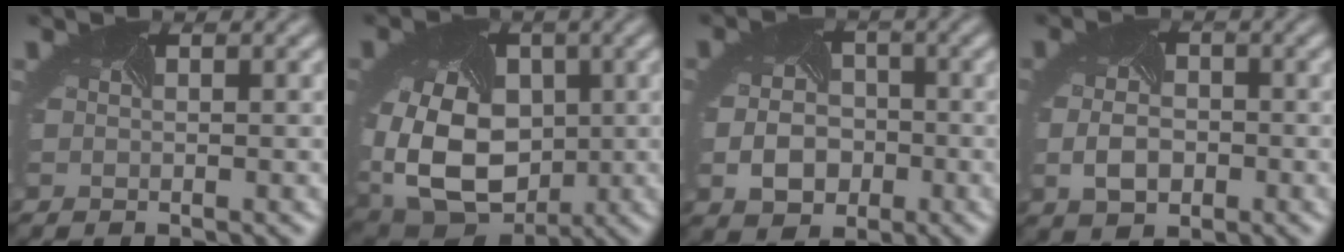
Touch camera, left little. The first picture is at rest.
{"total": 13.9, "force": [-1.4, 10.5, 9.0], "torque": [-0.194, -0.030, -0.013]}
{"total": 5.1, "force": [-1.7, 3.9, 2.8], "torque": [-0.057, -0.010, -0.019]}
{"total": 3.5, "force": [-1.1, 2.4, 2.2], "torque": [-0.052, -0.007, -0.006]}